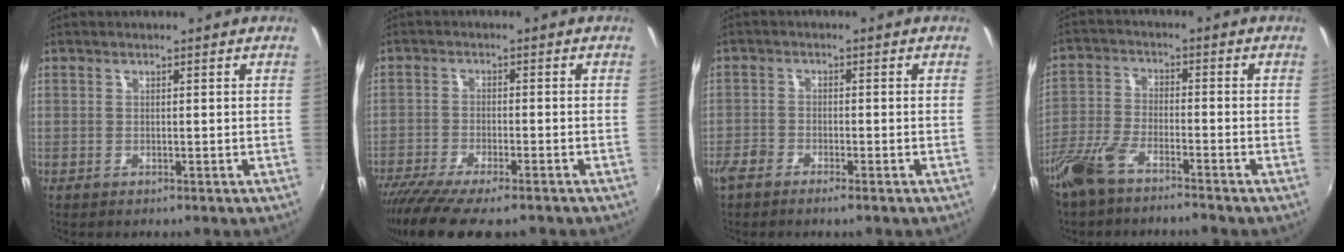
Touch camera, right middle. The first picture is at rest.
{"total": 12.8, "force": [-10.1, 2.5, 7.4], "torque": [-0.159, -0.048, -0.170]}
{"total": 3.9, "force": [-3.1, 1.2, 2.1], "torque": [-0.062, -0.005, -0.064]}
{"total": 7.9, "force": [-6.0, 2.1, 4.6], "torque": [-0.109, -0.006, -0.121]}